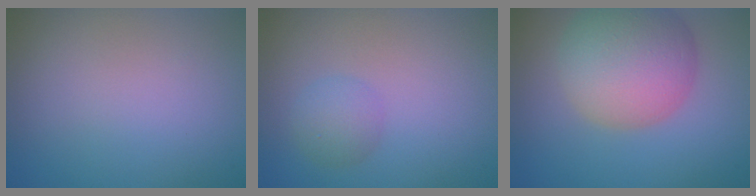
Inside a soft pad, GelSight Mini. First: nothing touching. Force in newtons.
{"total": 2.0, "press": 2.0, "slide": 0.1}
{"total": 9.1, "press": 9.1, "slide": 0.6}